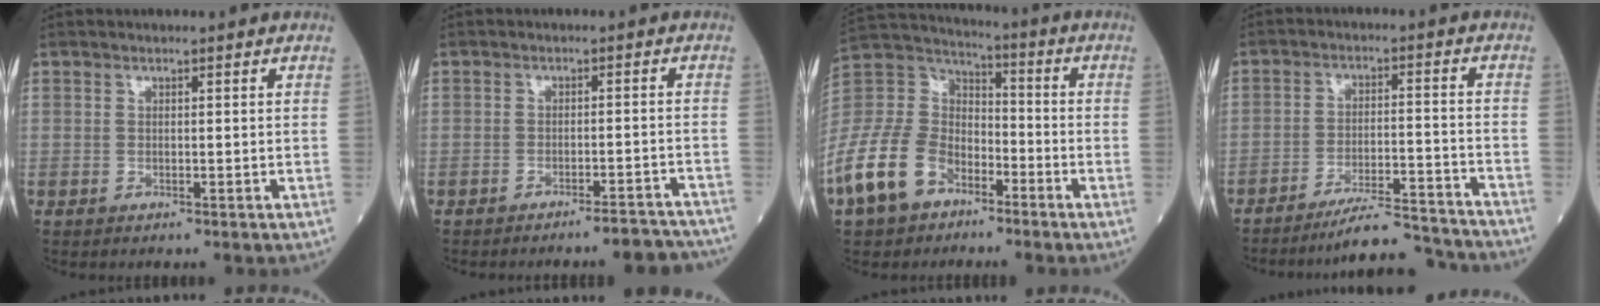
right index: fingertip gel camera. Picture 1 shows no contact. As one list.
[{"total": 6.8, "force": [-6.5, 0.7, 1.7], "torque": [0.002, 0.010, -0.082]}, {"total": 16.7, "force": [-9.5, 10.5, 8.9], "torque": [-0.225, 0.011, -0.187]}, {"total": 13.0, "force": [-12.5, 0.1, 3.4], "torque": [-0.039, 0.010, -0.184]}]